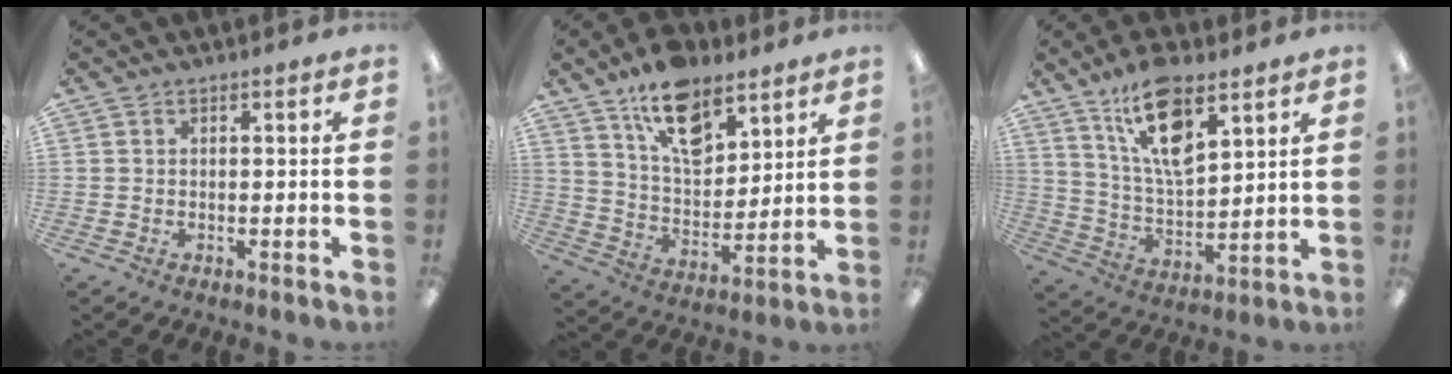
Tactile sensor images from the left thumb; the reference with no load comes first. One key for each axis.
{"total": 14.8, "fx": 9.7, "fy": 7.8, "fz": 8.1, "tx": -0.125, "ty": -0.048, "tz": 0.174}
{"total": 15.6, "fx": 9.6, "fy": 6.2, "fz": 10.6, "tx": -0.191, "ty": -0.032, "tz": 0.167}